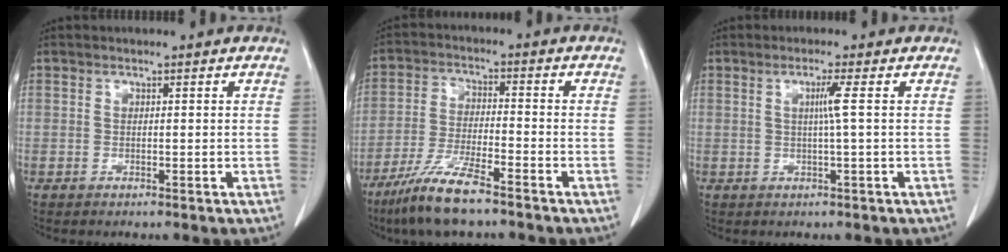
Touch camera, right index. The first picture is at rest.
{"total": 9.5, "force": [-7.0, 0.9, 6.4], "torque": [-0.131, -0.026, -0.133]}
{"total": 2.6, "force": [0.4, -0.9, 2.4], "torque": [-0.048, -0.002, 0.008]}